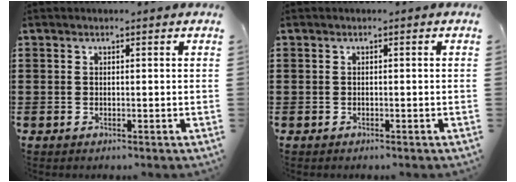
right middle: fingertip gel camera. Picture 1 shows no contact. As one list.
[{"total": 0.0}]